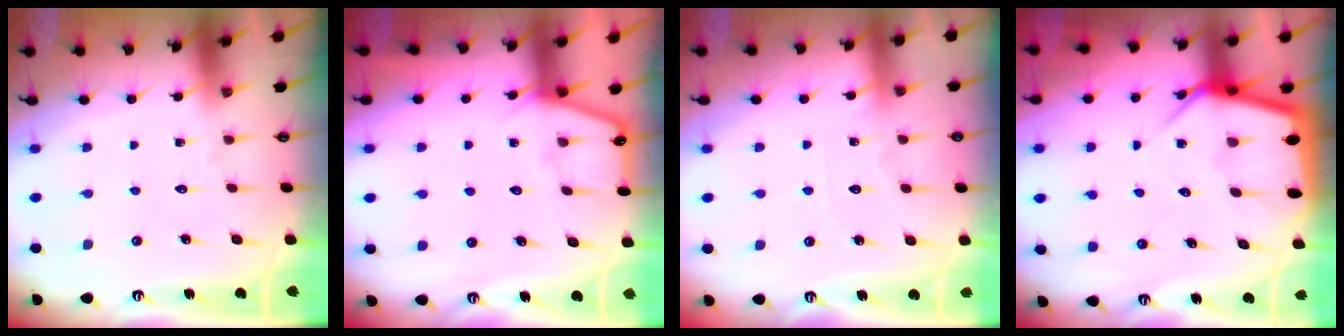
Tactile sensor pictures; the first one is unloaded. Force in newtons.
{"total": 3.9, "press": 3.8, "slide": 0.5}
{"total": 4.0, "press": 3.9, "slide": 0.5}
{"total": 7.3, "press": 7.2, "slide": 0.7}